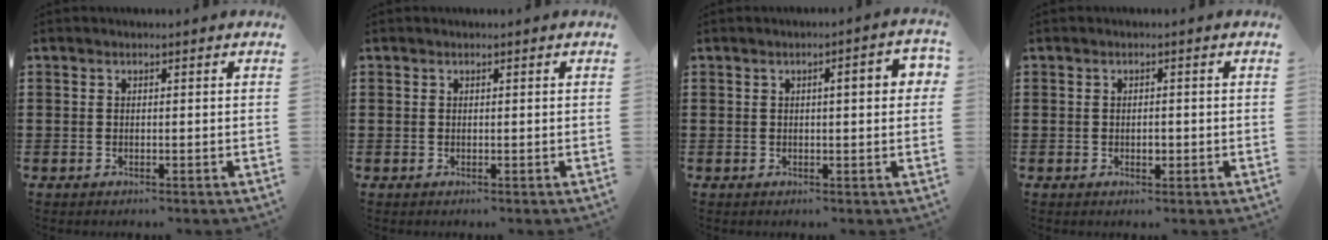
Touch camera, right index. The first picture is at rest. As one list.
[{"total": 0.0}, {"total": 3.5, "force": [0.6, 0.7, 3.4], "torque": [-0.045, 0.002, 0.002]}, {"total": 1.5, "force": [-0.3, 0.7, 1.4], "torque": [-0.025, 0.001, -0.005]}]